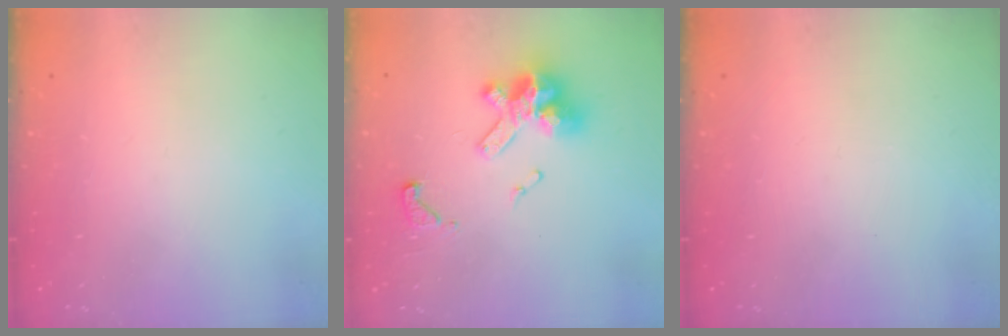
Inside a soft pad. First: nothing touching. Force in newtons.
{"total": 13.5, "press": 13.4, "slide": 1.8}
{"total": 0.0}